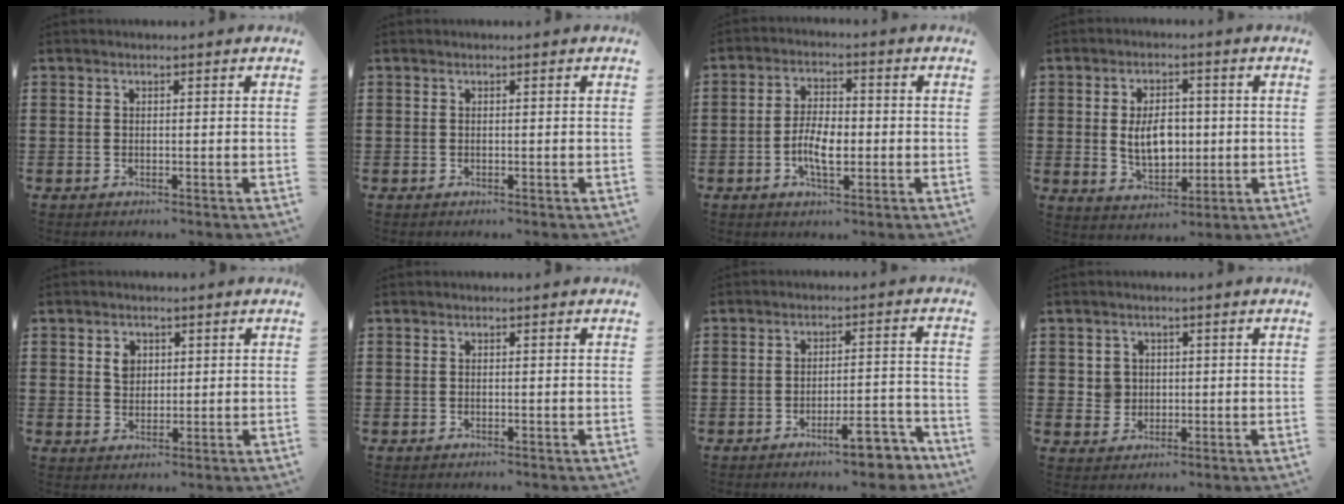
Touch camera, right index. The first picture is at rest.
{"total": 0.0}
{"total": 5.7, "force": [-1.3, 2.7, 4.8], "torque": [-0.098, 0.006, -0.027]}
{"total": 6.8, "force": [0.2, 4.2, 5.3], "torque": [-0.083, 0.002, -0.002]}
{"total": 2.8, "force": [1.1, 2.1, 1.4], "torque": [-0.026, 0.004, 0.018]}
{"total": 0.0}
{"total": 7.2, "force": [-5.2, 1.6, 4.7], "torque": [-0.069, 0.006, -0.090]}
{"total": 3.0, "force": [0.5, 2.9, 0.5], "torque": [-0.023, 0.011, 0.007]}